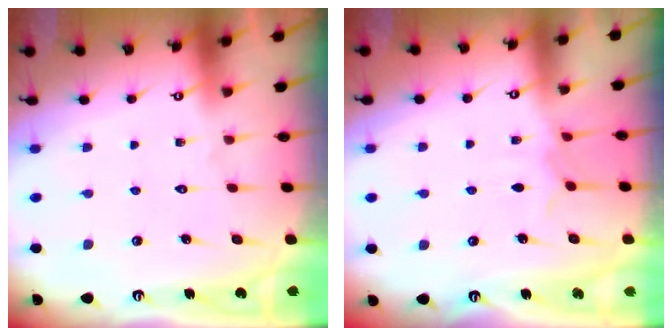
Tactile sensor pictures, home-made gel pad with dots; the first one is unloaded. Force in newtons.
{"total": 4.7, "press": 4.7, "slide": 0.7}